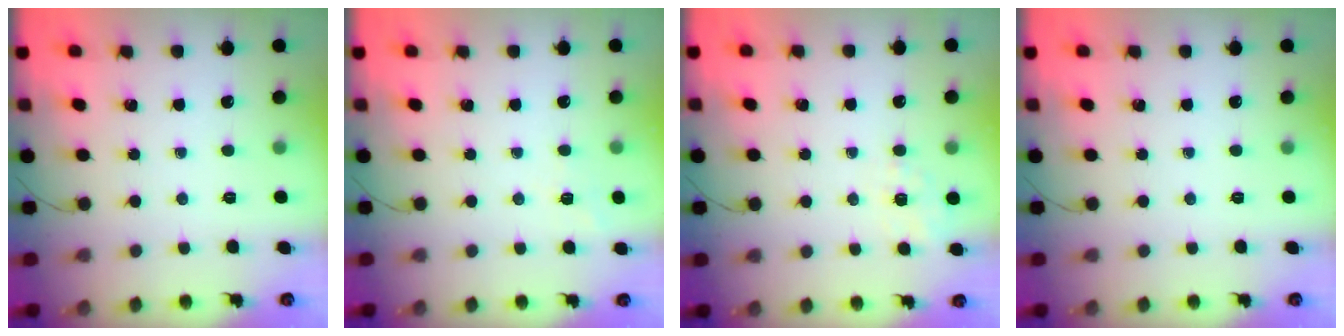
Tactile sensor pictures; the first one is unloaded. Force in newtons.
{"total": 3.0, "press": 2.5, "slide": 1.7}
{"total": 1.4, "press": 0.4, "slide": 1.4}
{"total": 0.0}